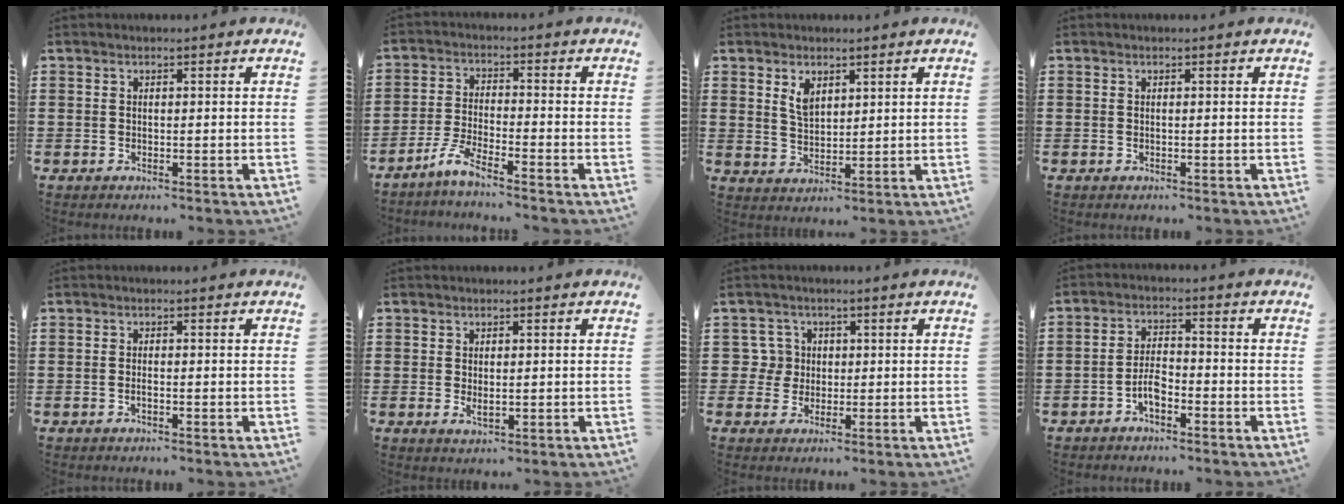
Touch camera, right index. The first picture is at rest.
{"total": 4.2, "force": [-3.6, 0.0, 2.3], "torque": [-0.068, -0.010, -0.077]}
{"total": 3.4, "force": [2.0, 1.9, 2.1], "torque": [-0.048, 0.005, 0.037]}
{"total": 0.0}
{"total": 0.7, "force": [-0.3, 0.1, 0.6], "torque": [-0.011, -0.004, -0.004]}
{"total": 1.6, "force": [0.2, 0.8, 1.4], "torque": [-0.027, 0.004, 0.002]}
{"total": 4.0, "force": [0.4, 3.9, 0.7], "torque": [-0.033, 0.012, 0.005]}
{"total": 3.4, "force": [-1.9, 1.7, 2.4], "torque": [-0.051, 0.005, -0.038]}